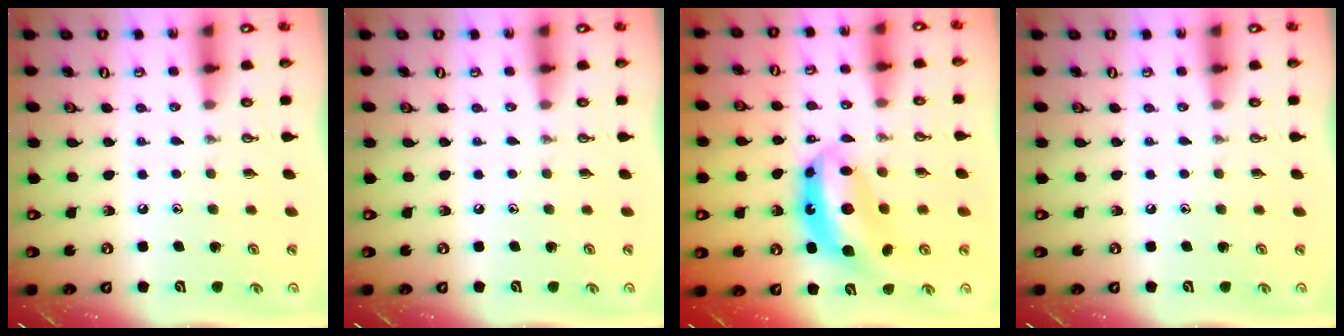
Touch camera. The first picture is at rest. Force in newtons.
{"total": 0.0}
{"total": 11.2, "press": 11.1, "slide": 0.9}
{"total": 0.0}